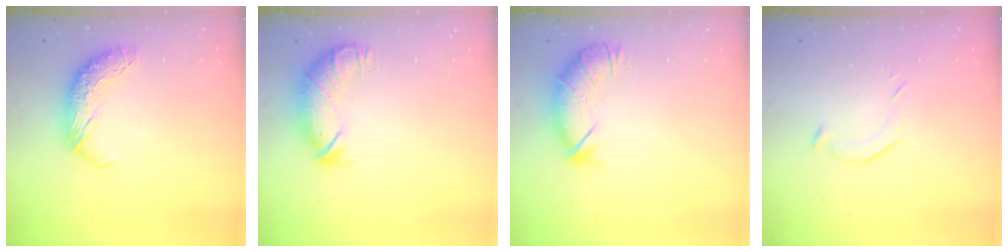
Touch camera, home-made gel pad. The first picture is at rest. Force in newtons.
{"total": 3.9, "press": 3.4, "slide": 2.0}
{"total": 2.8, "press": 2.4, "slide": 1.4}
{"total": 6.5, "press": 6.5, "slide": 1.0}